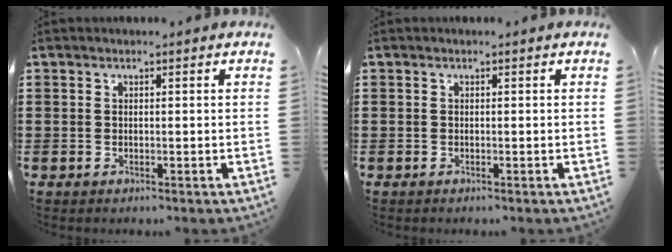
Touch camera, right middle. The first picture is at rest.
{"total": 0.0}